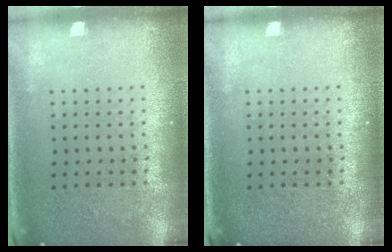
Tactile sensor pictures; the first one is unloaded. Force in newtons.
{"total": 0.0}